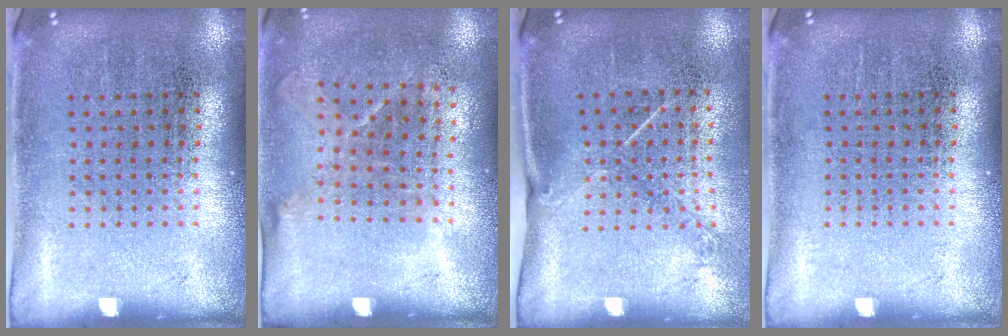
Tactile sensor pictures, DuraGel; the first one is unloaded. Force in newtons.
{"total": 1.3, "press": 1.0, "slide": 0.8}
{"total": 1.4, "press": 1.0, "slide": 1.0}
{"total": 0.0}